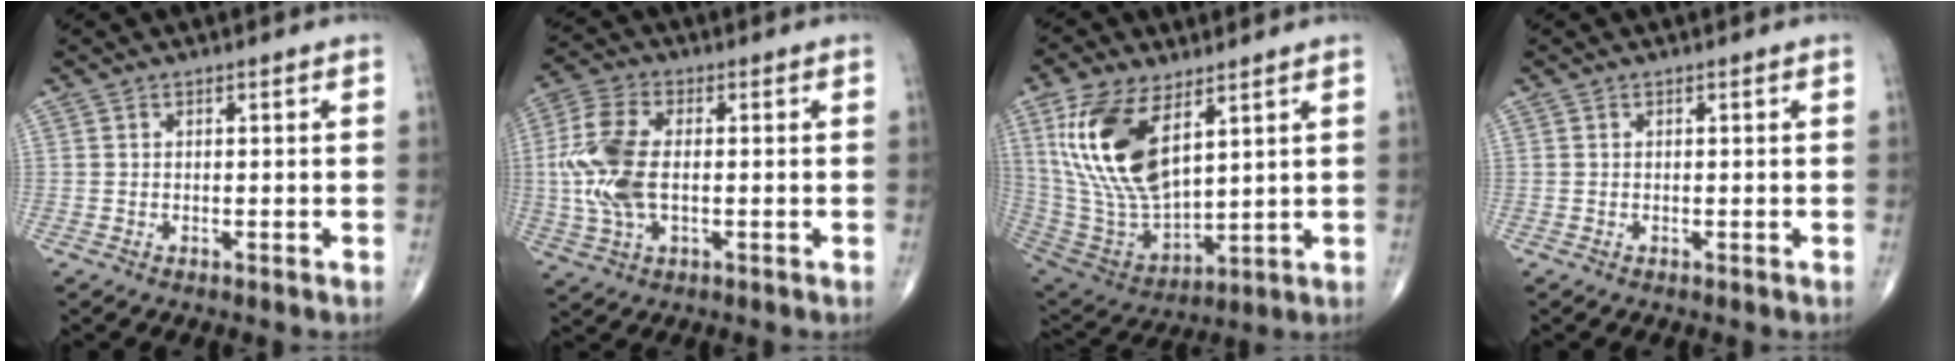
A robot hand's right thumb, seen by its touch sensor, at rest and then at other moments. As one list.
[{"total": 11.9, "force": [-0.3, 6.4, 10.0], "torque": [-0.234, 0.008, -0.007]}, {"total": 19.4, "force": [7.7, 9.5, 15.0], "torque": [-0.286, -0.032, 0.161]}, {"total": 0.0}]